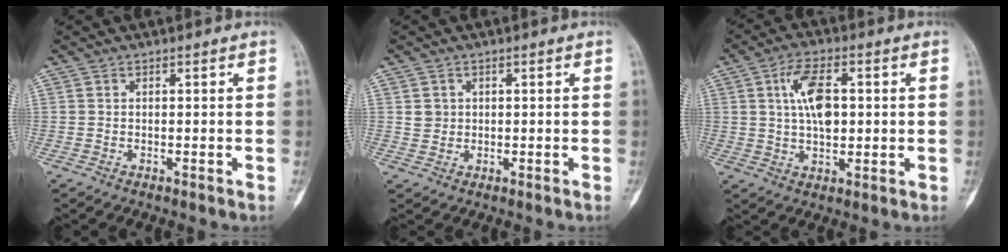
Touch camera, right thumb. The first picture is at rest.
{"total": 2.1, "force": [0.5, 2.0, 0.6], "torque": [-0.001, -0.001, 0.013]}
{"total": 9.1, "force": [1.7, 4.8, 7.5], "torque": [-0.123, 0.004, 0.030]}